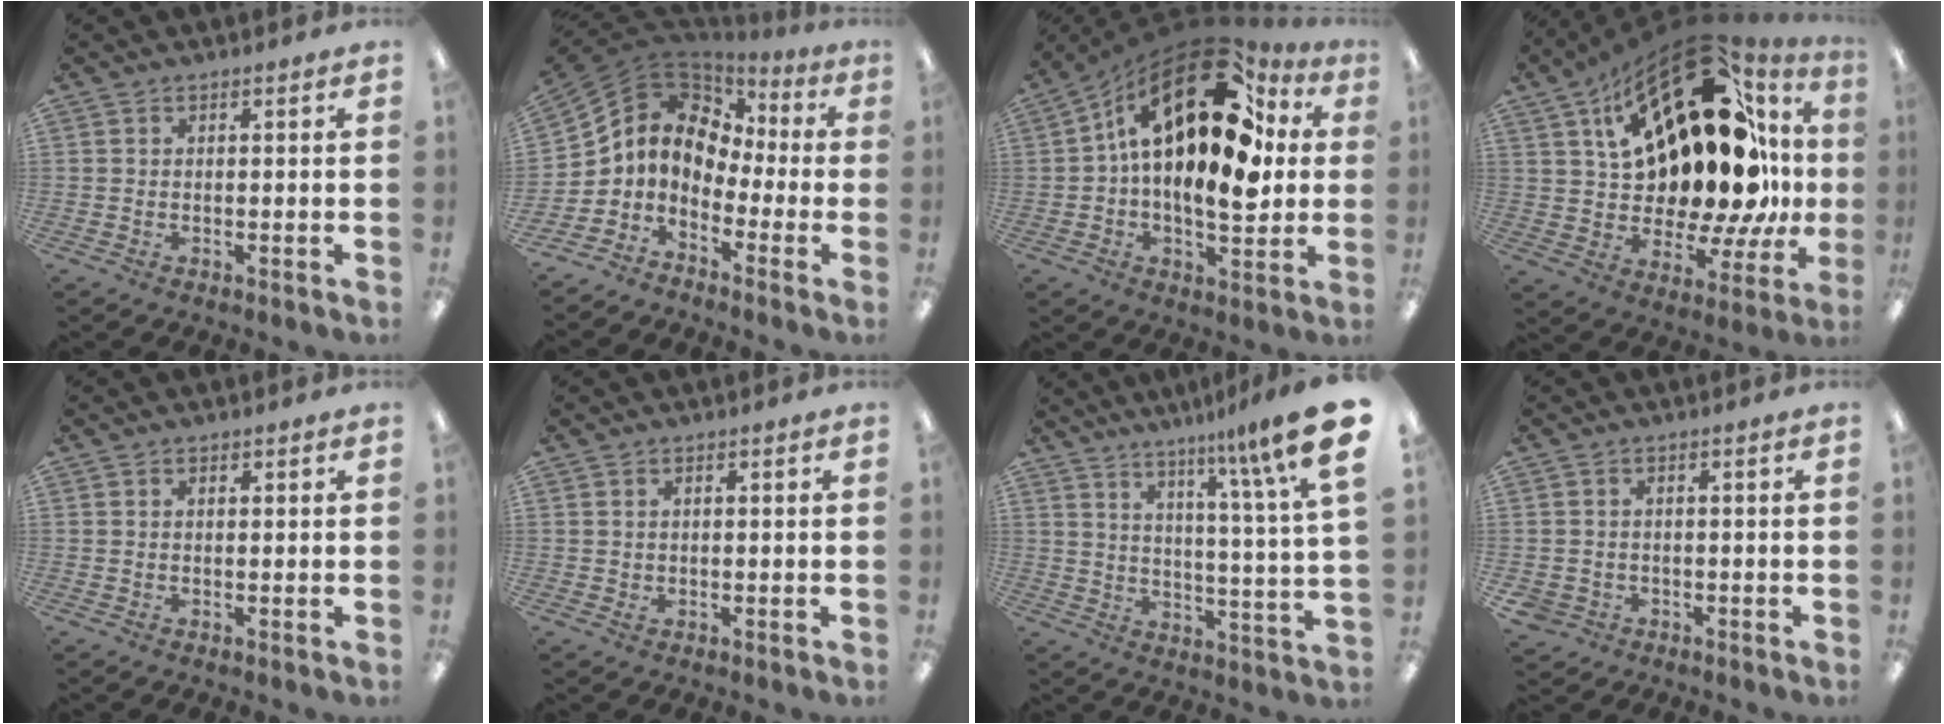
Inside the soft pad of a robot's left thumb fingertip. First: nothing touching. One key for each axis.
{"total": 8.1, "fx": 0.4, "fy": 6.9, "fz": 4.1, "tx": -0.098, "ty": -0.009, "tz": 0.010}
{"total": 24.5, "fx": 8.0, "fy": 12.1, "fz": 19.7, "tx": -0.336, "ty": -0.049, "tz": 0.131}
{"total": 27.1, "fx": 11.1, "fy": 12.6, "fz": 21.2, "tx": -0.307, "ty": -0.099, "tz": 0.201}
{"total": 0.6, "fx": 0.1, "fy": 0.4, "fz": 0.5, "tx": -0.001, "ty": -0.002, "tz": 0.001}
{"total": 0.8, "fx": 0.0, "fy": 0.6, "fz": 0.4, "tx": 0.001, "ty": 0.000, "tz": -0.003}
{"total": 13.1, "fx": 9.0, "fy": -0.3, "fz": 9.6, "tx": -0.152, "ty": -0.071, "tz": 0.132}
{"total": 2.0, "fx": -0.9, "fy": 1.7, "fz": 0.2, "tx": -0.005, "ty": 0.001, "tz": -0.019}